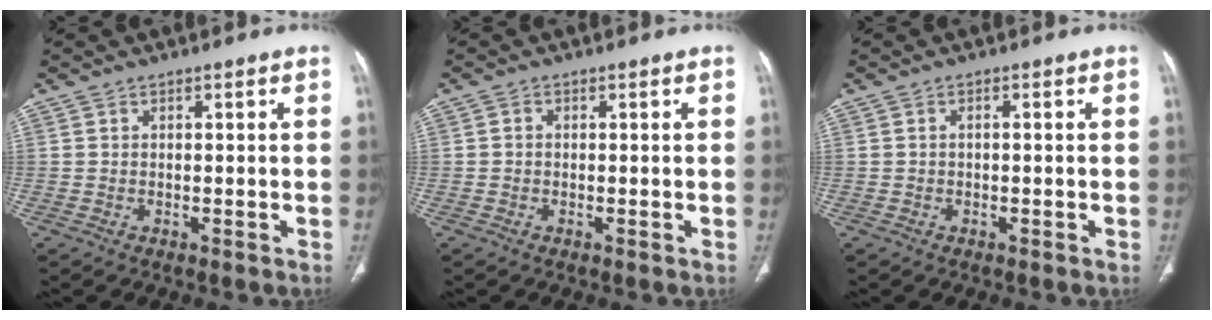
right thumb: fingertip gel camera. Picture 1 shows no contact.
{"total": 0.7, "force": [-0.1, 0.6, 0.3], "torque": [-0.003, 0.002, -0.006]}
{"total": 0.5, "force": [-0.1, 0.2, 0.4], "torque": [-0.009, 0.000, -0.004]}